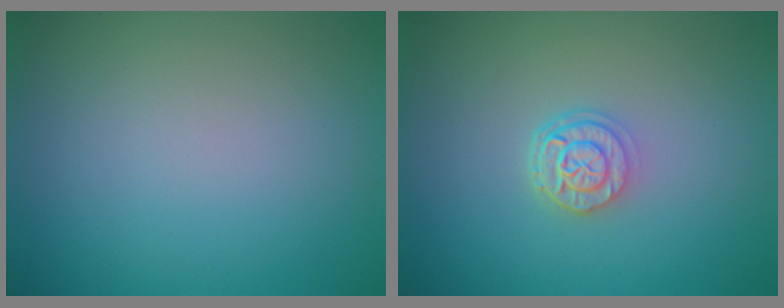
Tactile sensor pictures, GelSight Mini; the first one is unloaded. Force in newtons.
{"total": 2.6, "press": 2.1, "slide": 1.5}